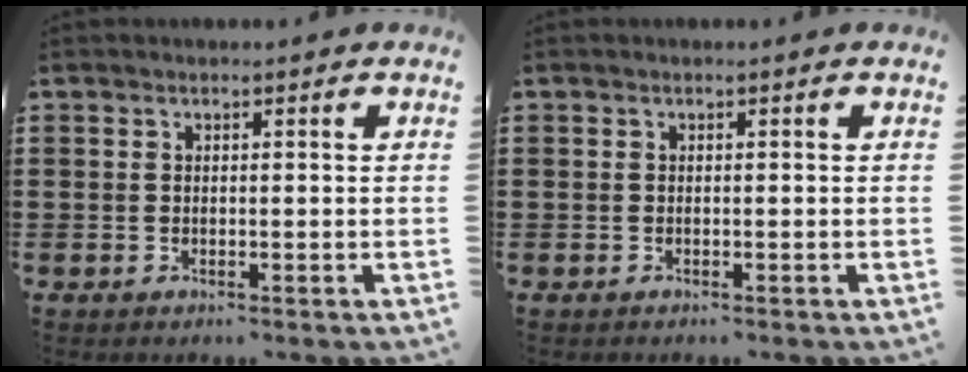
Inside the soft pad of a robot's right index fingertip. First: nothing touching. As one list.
[{"total": 0.0}]